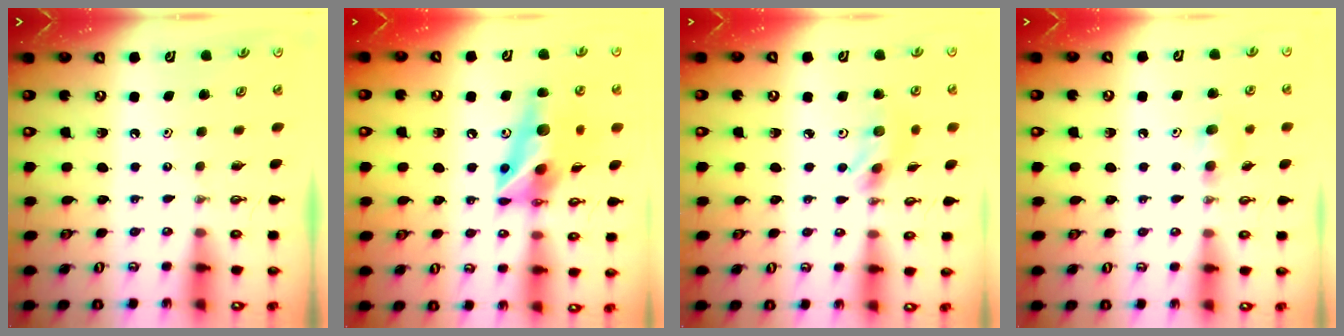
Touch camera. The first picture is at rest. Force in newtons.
{"total": 15.7, "press": 15.5, "slide": 2.5}
{"total": 6.4, "press": 6.4, "slide": 0.2}
{"total": 5.7, "press": 5.7, "slide": 0.5}